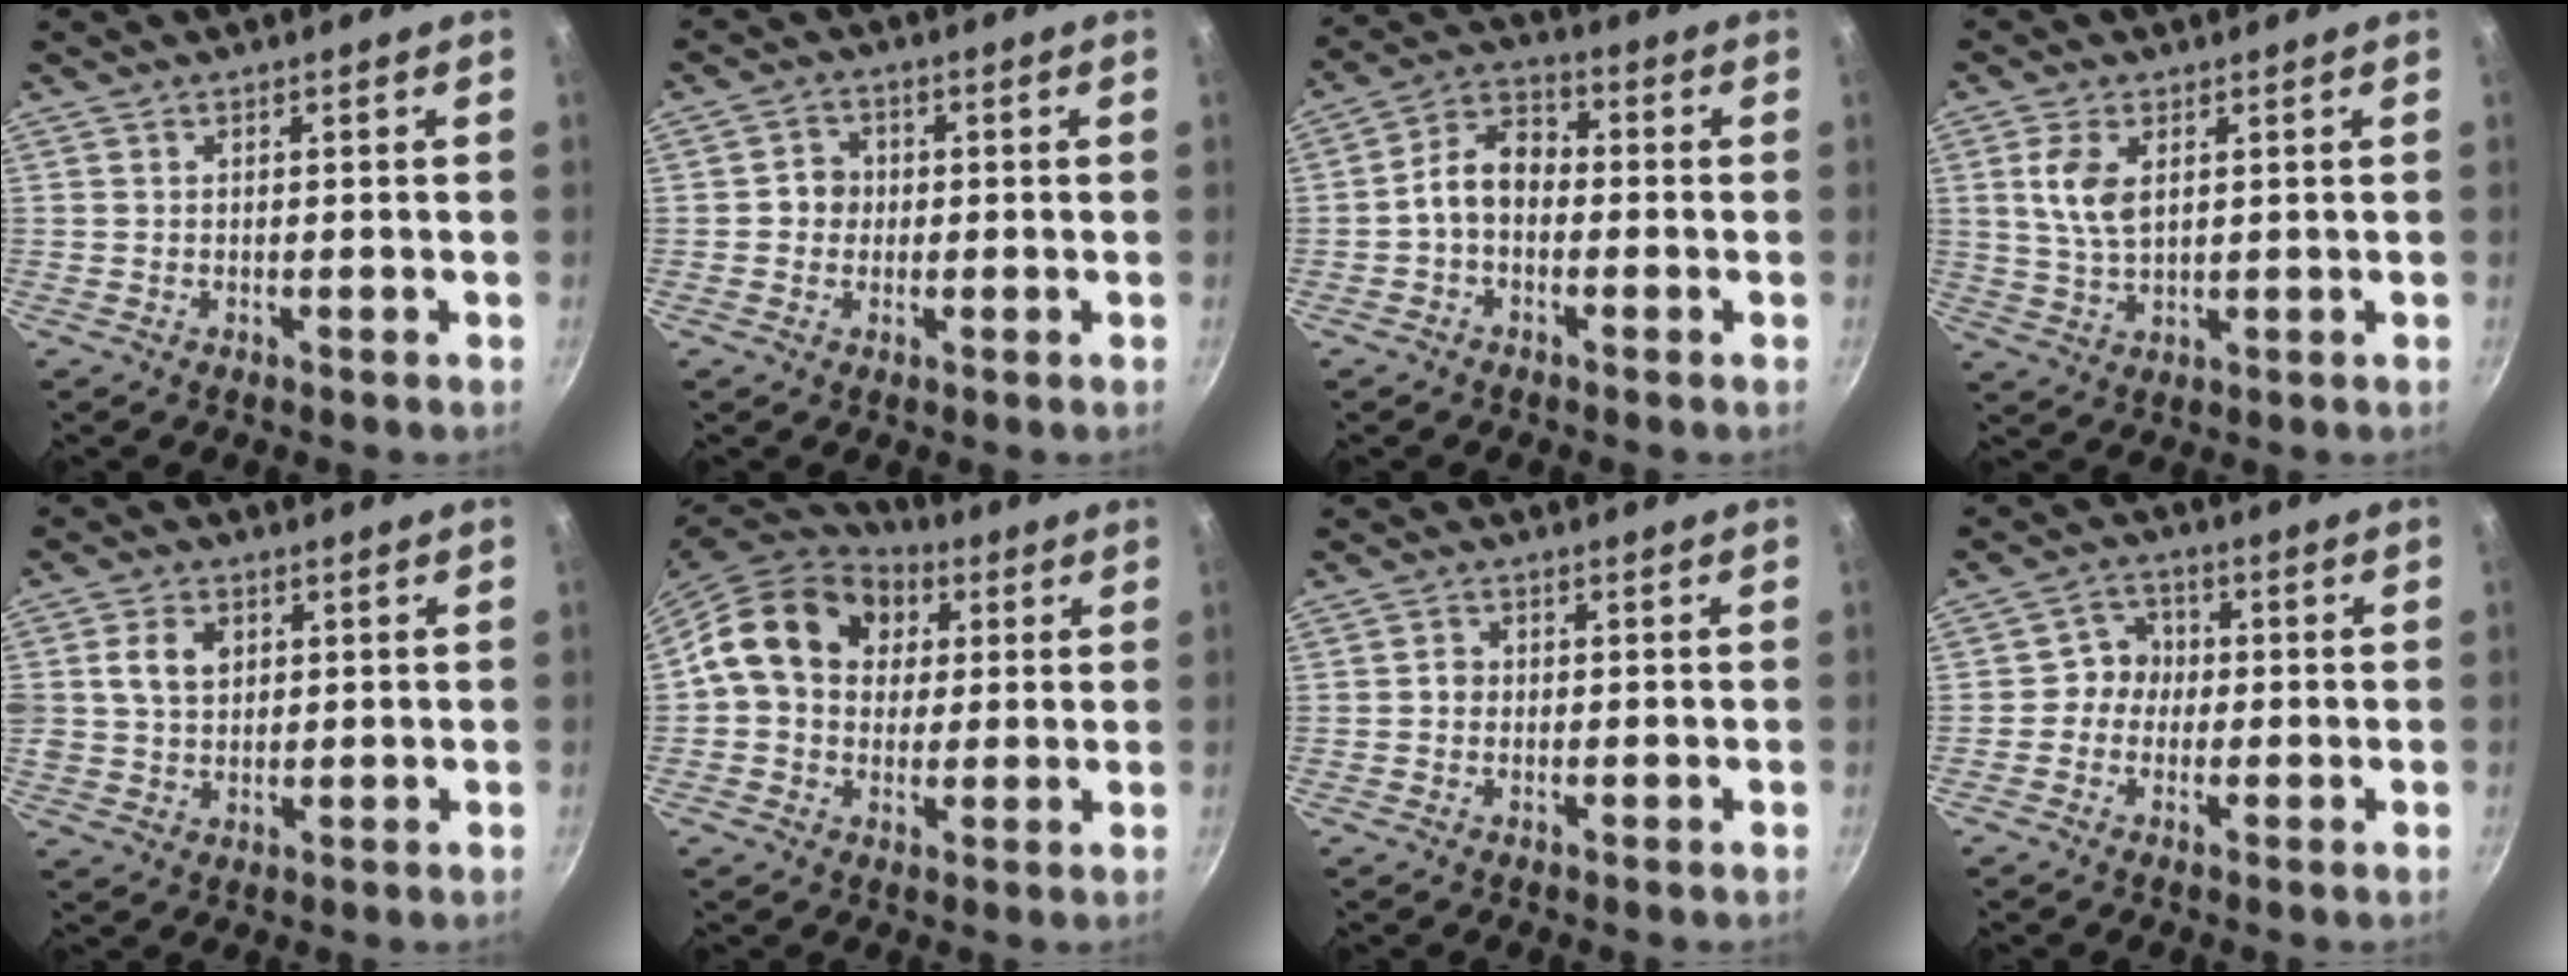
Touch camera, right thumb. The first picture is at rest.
{"total": 3.8, "force": [-0.2, 3.5, 1.3], "torque": [0.005, 0.008, -0.009]}
{"total": 7.6, "force": [-1.3, 5.4, 5.2], "torque": [-0.069, 0.034, -0.039]}
{"total": 6.6, "force": [1.9, 3.5, 5.2], "torque": [-0.102, -0.009, 0.040]}
{"total": 6.7, "force": [1.8, 5.0, 4.0], "torque": [-0.061, -0.001, 0.030]}
{"total": 16.6, "force": [4.1, 13.3, 9.1], "torque": [-0.138, 0.020, 0.055]}
{"total": 1.9, "force": [-0.2, 1.7, 0.8], "torque": [-0.007, 0.008, -0.006]}
{"total": 4.5, "force": [-0.5, 4.2, 1.5], "torque": [0.011, 0.013, -0.020]}